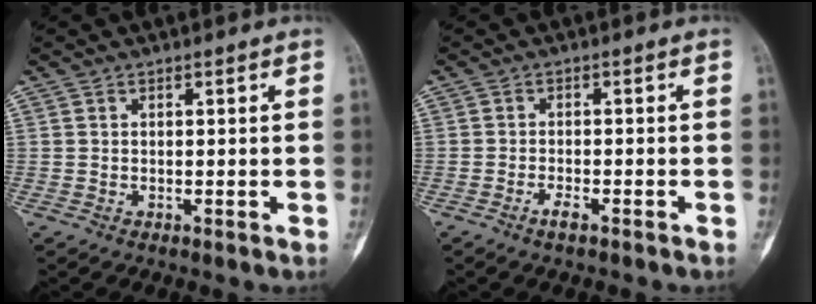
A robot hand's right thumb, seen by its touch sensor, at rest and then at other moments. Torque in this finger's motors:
{"motor_torque": [-0.23, -0.02, 0.01, 0.22, -0.03]}